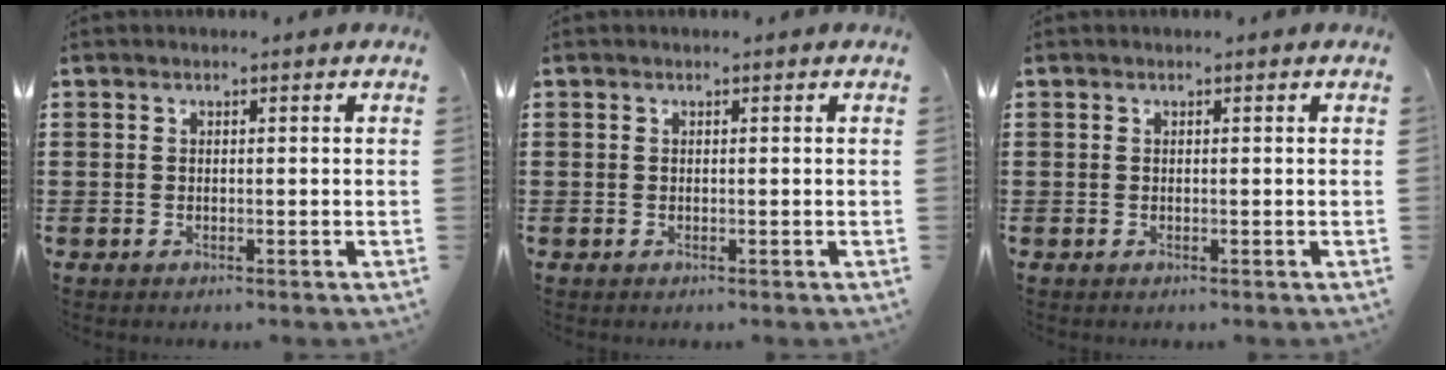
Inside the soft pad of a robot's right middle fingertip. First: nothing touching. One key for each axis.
{"total": 0.0}
{"total": 0.0}